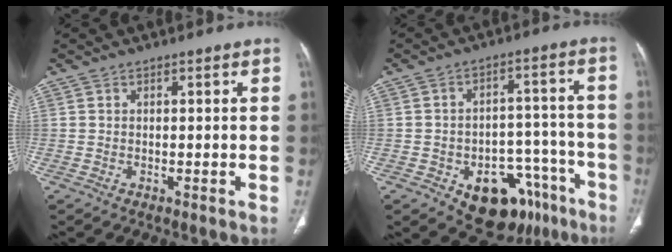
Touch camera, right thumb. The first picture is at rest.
{"total": 16.2, "force": [-8.8, 10.1, 9.2], "torque": [-0.075, 0.068, -0.112]}